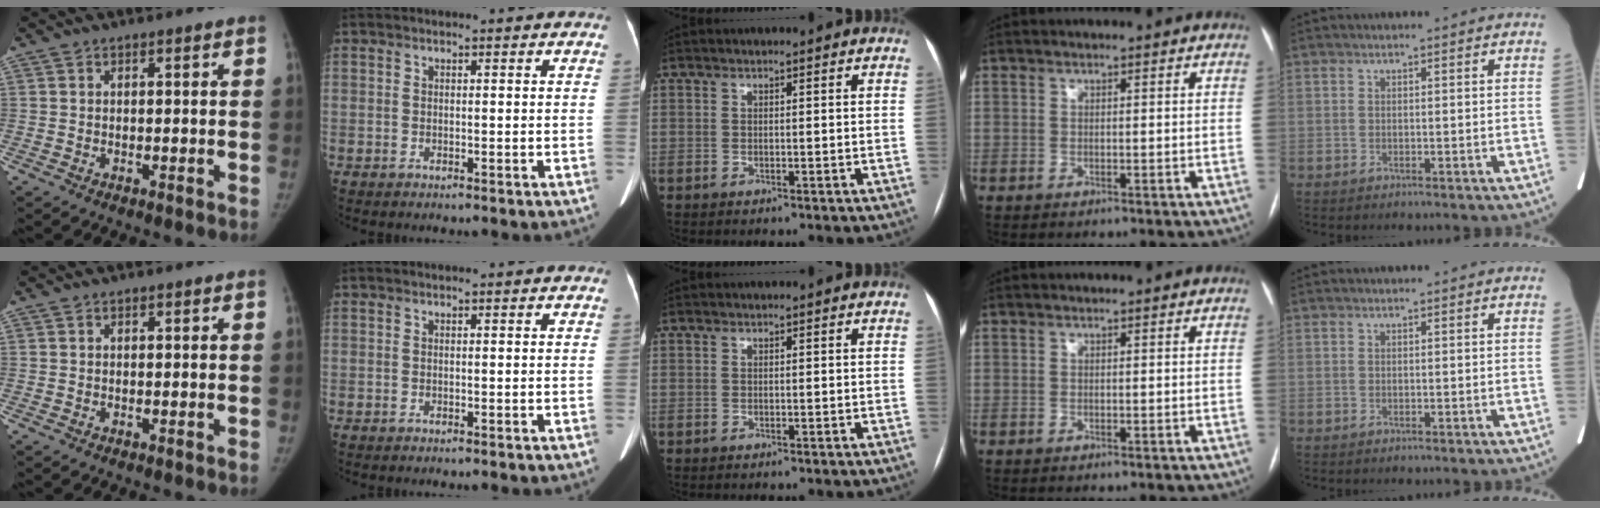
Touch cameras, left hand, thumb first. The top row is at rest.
{}